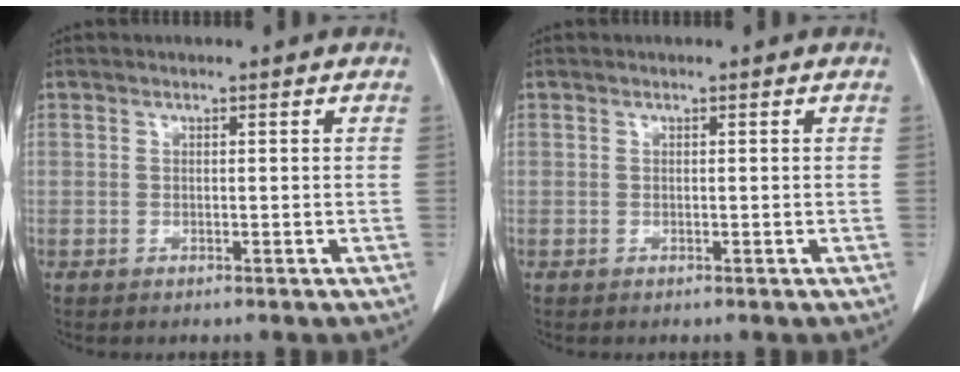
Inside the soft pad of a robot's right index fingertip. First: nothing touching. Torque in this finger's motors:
{"motor_torque": [0.00, 0.00, 0.00, 0.00]}